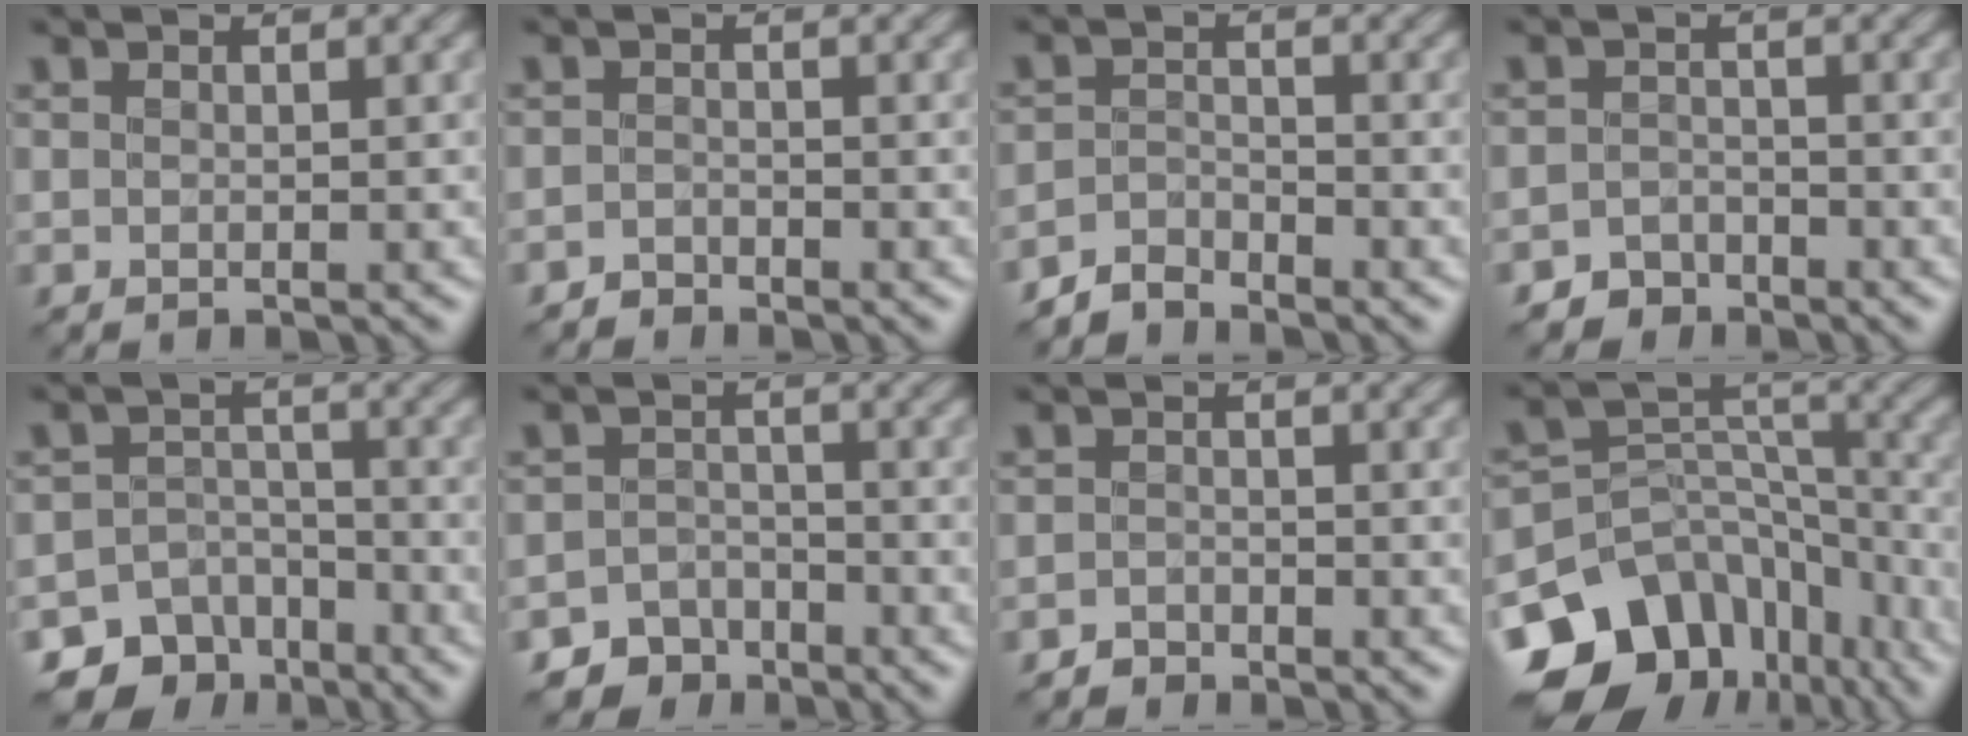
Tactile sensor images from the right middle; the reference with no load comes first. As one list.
[{"total": 1.2, "force": [-1.1, 0.3, -0.1], "torque": [0.002, 0.006, -0.025]}, {"total": 2.5, "force": [-2.4, 0.6, 0.2], "torque": [-0.006, 0.004, -0.057]}, {"total": 2.4, "force": [-2.1, 1.2, 0.0], "torque": [0.008, 0.005, -0.044]}, {"total": 7.1, "force": [-5.2, 4.7, 1.3], "torque": [0.002, -0.007, -0.080]}, {"total": 3.9, "force": [-3.2, 2.2, 0.2], "torque": [0.009, -0.003, -0.054]}, {"total": 1.2, "force": [-1.1, 0.4, -0.1], "torque": [0.002, 0.007, -0.024]}, {"total": 14.2, "force": [-8.4, 10.0, 5.5], "torque": [-0.130, 0.011, -0.121]}]